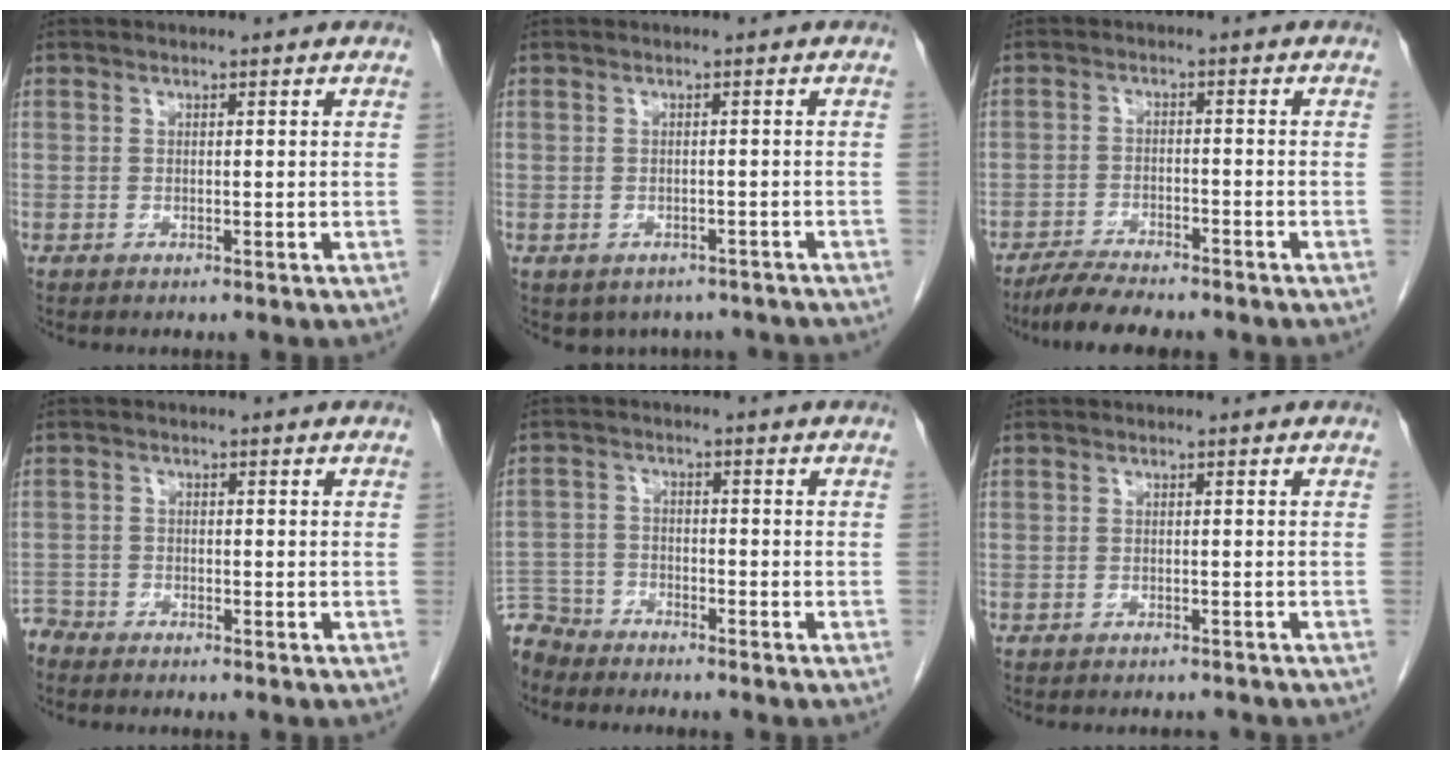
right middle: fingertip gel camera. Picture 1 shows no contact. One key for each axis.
{"total": 6.4, "fx": -5.2, "fy": 3.6, "fz": 1.3, "tx": -0.007, "ty": 0.010, "tz": -0.057}
{"total": 6.6, "fx": -5.8, "fy": 0.9, "fz": 3.0, "tx": -0.053, "ty": -0.016, "tz": -0.099}
{"total": 2.6, "fx": -2.6, "fy": 0.4, "fz": -0.3, "tx": 0.008, "ty": -0.008, "tz": -0.050}
{"total": 6.6, "fx": -6.2, "fy": 2.1, "fz": -0.1, "tx": 0.003, "ty": -0.003, "tz": -0.123}
{"total": 4.3, "fx": -4.0, "fy": 1.2, "fz": 1.0, "tx": -0.007, "ty": -0.003, "tz": -0.046}